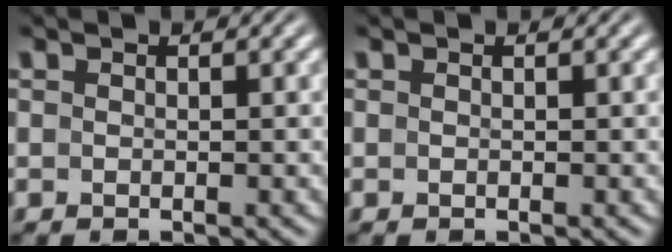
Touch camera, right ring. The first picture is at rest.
{"total": 0.0}